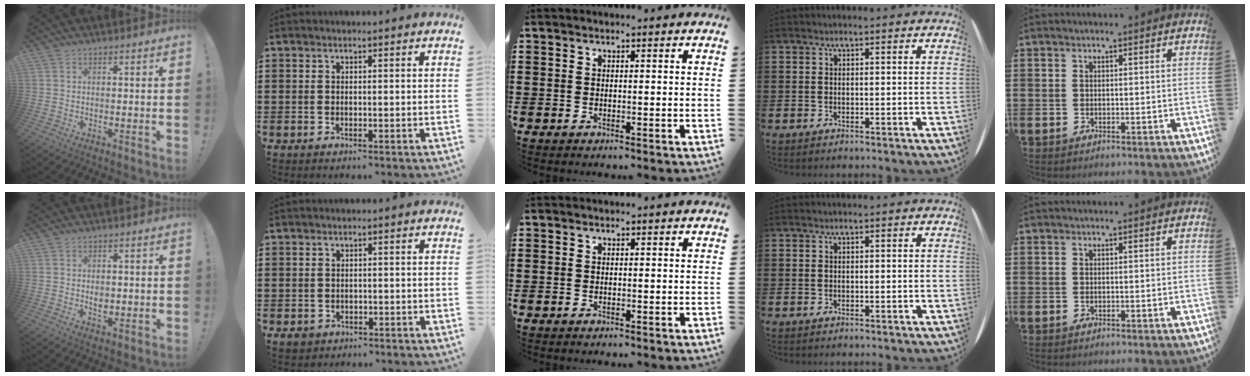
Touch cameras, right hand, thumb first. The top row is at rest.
{"thumb": {"total": 2.4, "force": [-0.2, 1.9, 1.4], "torque": [-0.010, -0.003, -0.006]}, "index": {"total": 1.2, "force": [-0.7, 0.9, 0.2], "torque": [-0.008, 0.003, -0.016]}}